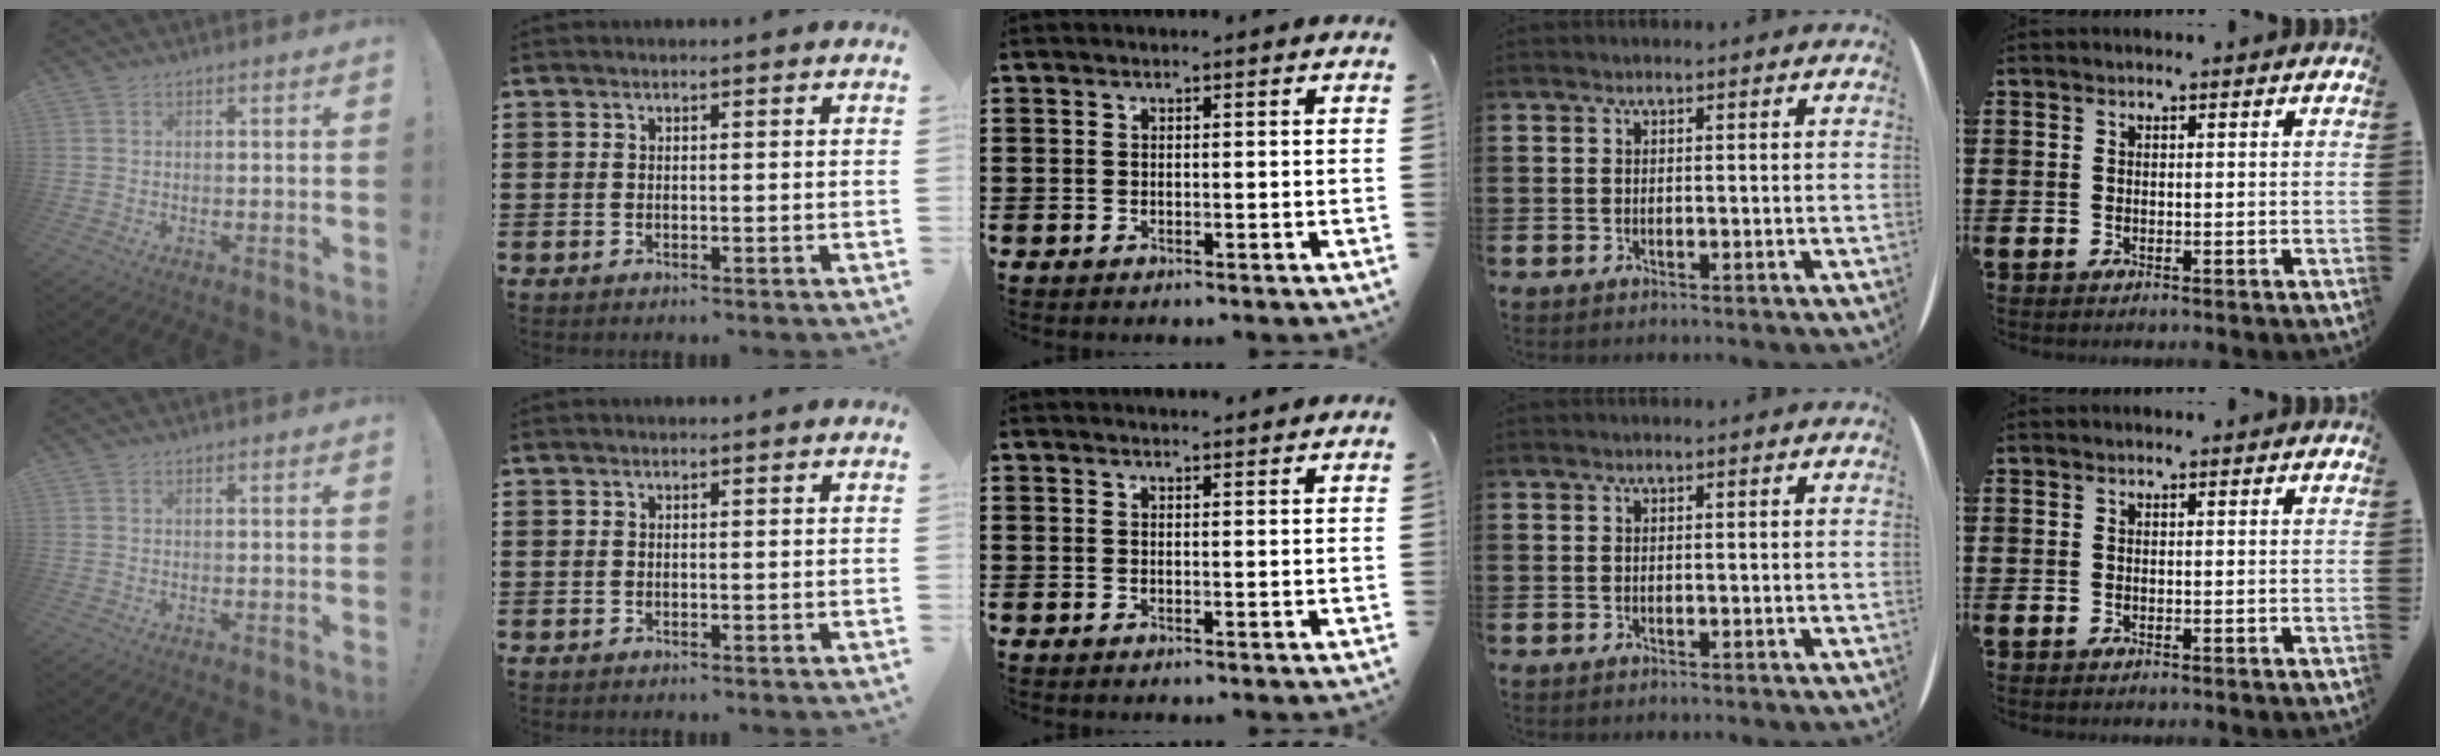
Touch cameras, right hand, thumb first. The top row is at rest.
{"middle": {"total": 1.2, "force": [1.2, 0.0, 0.1], "torque": [0.003, -0.003, 0.022]}}